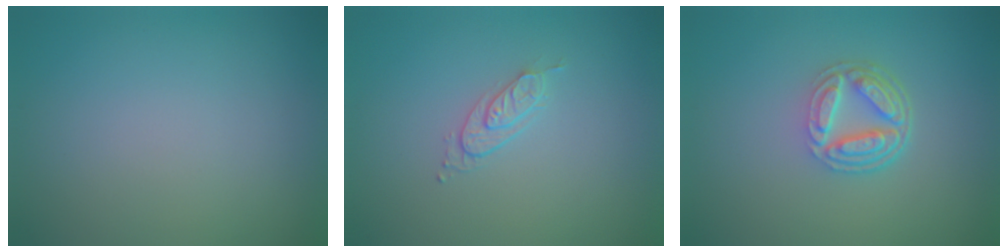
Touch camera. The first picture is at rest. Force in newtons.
{"total": 1.7, "press": 1.1, "slide": 1.3}
{"total": 4.4, "press": 3.3, "slide": 2.9}